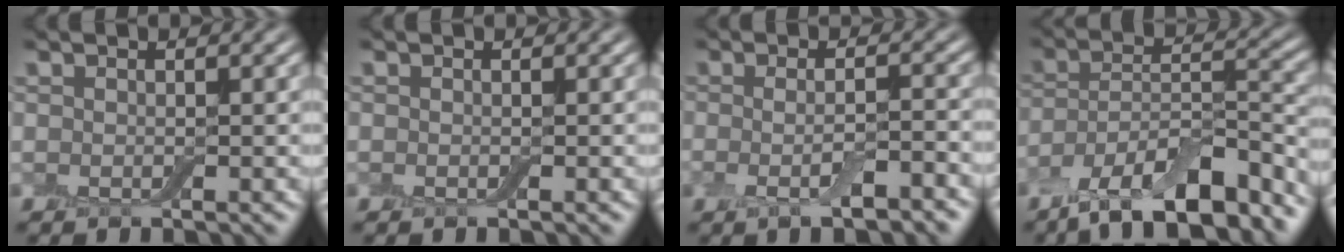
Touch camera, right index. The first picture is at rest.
{"total": 0.0}
{"total": 3.2, "force": [-1.0, 0.7, 3.0], "torque": [-0.059, -0.004, -0.019]}
{"total": 11.3, "force": [-8.5, 3.7, 6.5], "torque": [-0.110, 0.011, -0.151]}